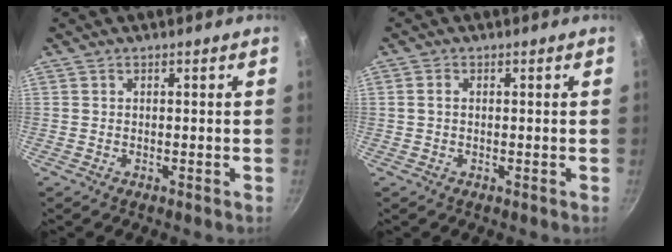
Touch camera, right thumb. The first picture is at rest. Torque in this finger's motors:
{"motor_torque": [-0.16, -0.08, -0.26, 0.24, 0.02]}